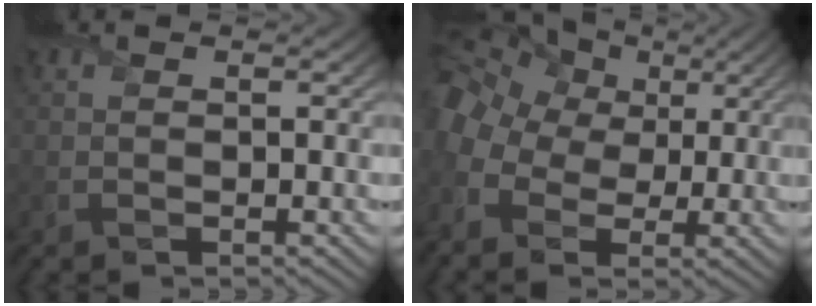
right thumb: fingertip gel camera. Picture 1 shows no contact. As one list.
[{"total": 13.1, "force": [2.2, 10.1, 8.0], "torque": [-0.214, 0.009, 0.033]}]